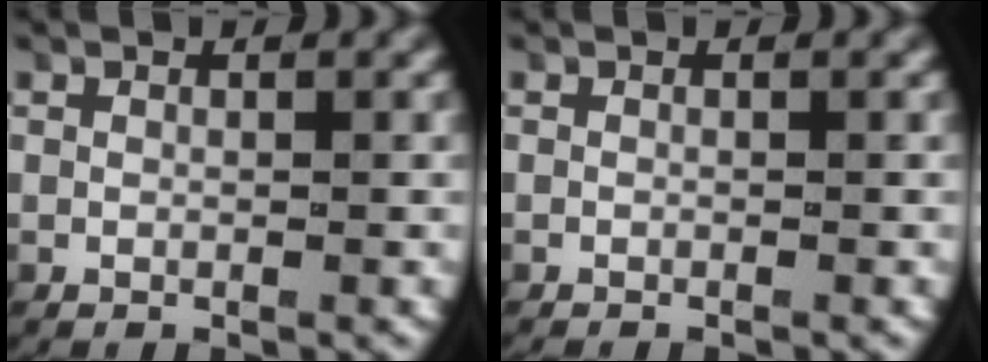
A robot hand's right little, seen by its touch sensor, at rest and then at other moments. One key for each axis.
{"total": 0.7, "fx": -0.7, "fy": 0.1, "fz": 0.0, "tx": -0.005, "ty": -0.004, "tz": -0.009}